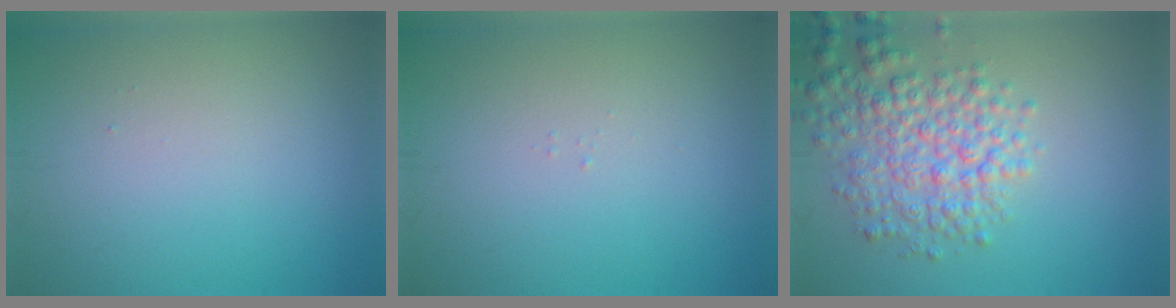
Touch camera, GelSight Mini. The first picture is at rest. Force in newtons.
{"total": 0.0}
{"total": 5.5, "press": 5.5, "slide": 0.2}